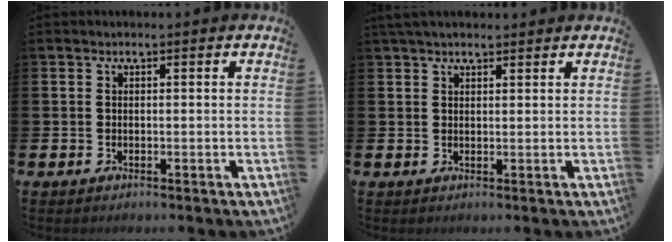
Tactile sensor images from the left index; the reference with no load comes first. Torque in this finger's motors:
{"motor_torque": [1.06, -1.08, 0.25, 0.16]}